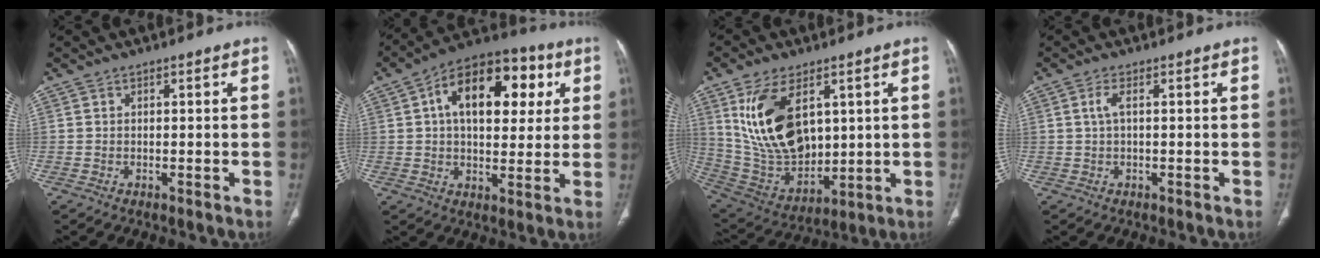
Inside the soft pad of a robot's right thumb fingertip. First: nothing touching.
{"total": 19.2, "force": [5.2, 11.2, 14.8], "torque": [-0.183, 0.015, 0.070]}
{"total": 18.7, "force": [5.9, 11.0, 13.9], "torque": [-0.236, -0.026, 0.136]}
{"total": 2.0, "force": [0.3, 0.6, 1.8], "torque": [-0.050, 0.008, 0.009]}